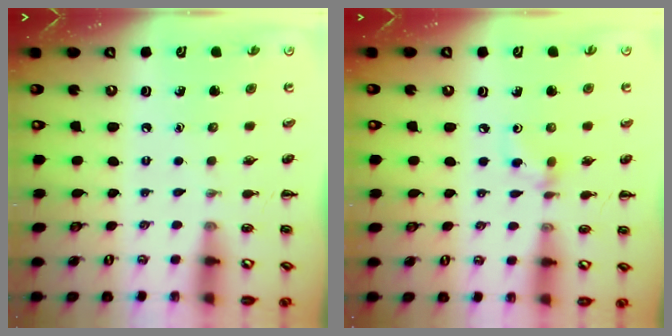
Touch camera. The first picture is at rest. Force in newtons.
{"total": 3.4, "press": 3.3, "slide": 0.8}